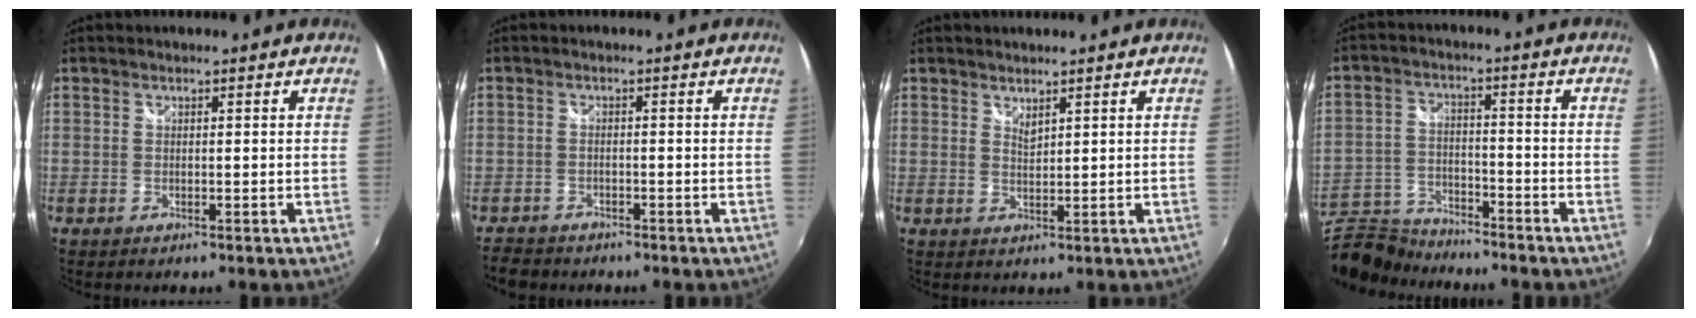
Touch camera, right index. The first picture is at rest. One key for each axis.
{"total": 4.0, "fx": -3.4, "fy": 1.7, "fz": 1.2, "tx": -0.039, "ty": -0.011, "tz": -0.060}
{"total": 1.7, "fx": 1.6, "fy": 0.3, "fz": 0.6, "tx": -0.009, "ty": 0.001, "tz": 0.028}
{"total": 14.0, "fx": -11.7, "fy": 5.2, "fz": 5.4, "tx": -0.141, "ty": -0.016, "tz": -0.207}